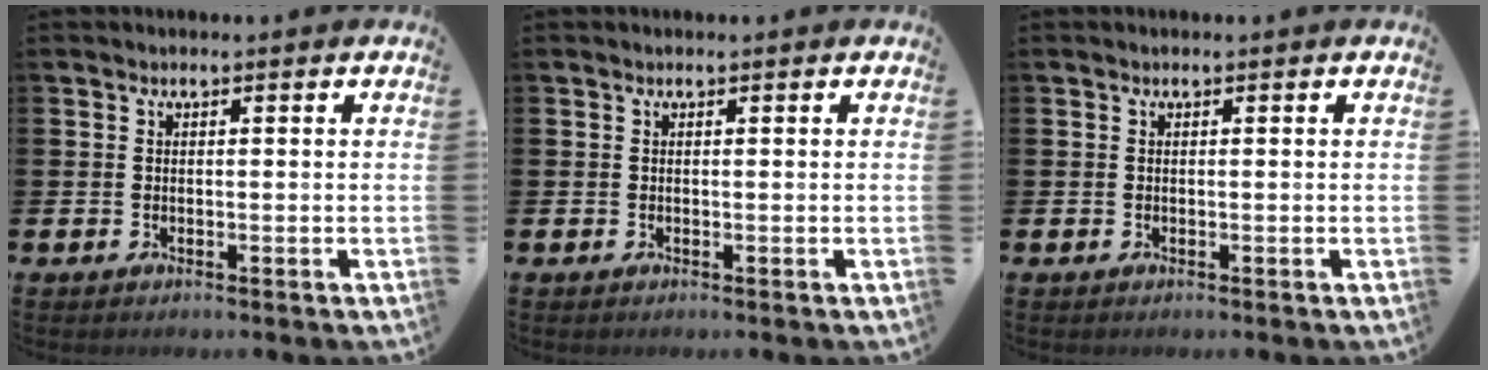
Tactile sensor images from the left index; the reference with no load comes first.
{"total": 0.0}
{"total": 0.0}